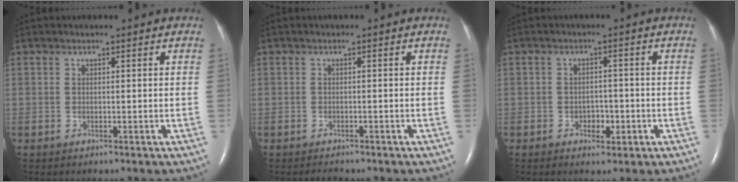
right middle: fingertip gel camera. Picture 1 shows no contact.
{"total": 1.2, "force": [-1.1, 0.4, 0.1], "torque": [-0.007, -0.003, -0.014]}
{"total": 2.7, "force": [-1.0, 1.7, 1.8], "torque": [-0.025, 0.006, -0.010]}